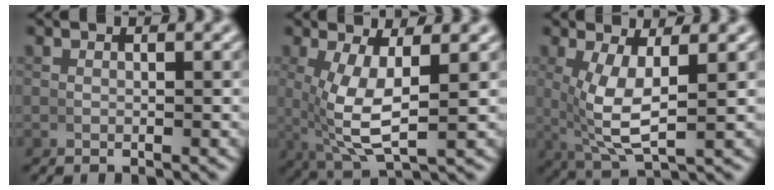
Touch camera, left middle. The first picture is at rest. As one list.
[{"total": 7.1, "force": [0.2, 2.7, 6.5], "torque": [-0.128, -0.017, 0.021]}, {"total": 6.5, "force": [0.5, 2.5, 5.9], "torque": [-0.115, -0.015, 0.025]}]